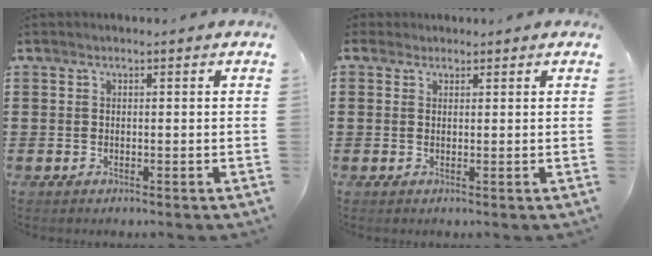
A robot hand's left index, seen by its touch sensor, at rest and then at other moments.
{"total": 1.0, "force": [0.7, 0.6, 0.2], "torque": [-0.006, 0.005, 0.014]}